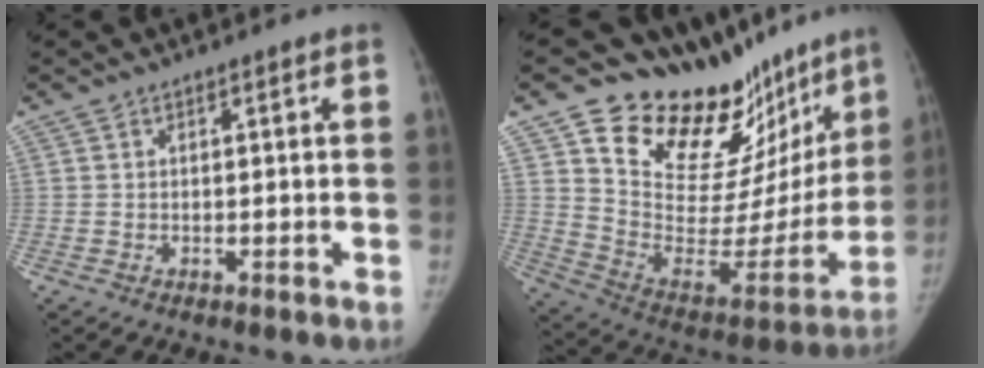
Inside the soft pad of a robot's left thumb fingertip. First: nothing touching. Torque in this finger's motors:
{"motor_torque": [0.43, 0.05, 1.38, -1.39, 0.05]}